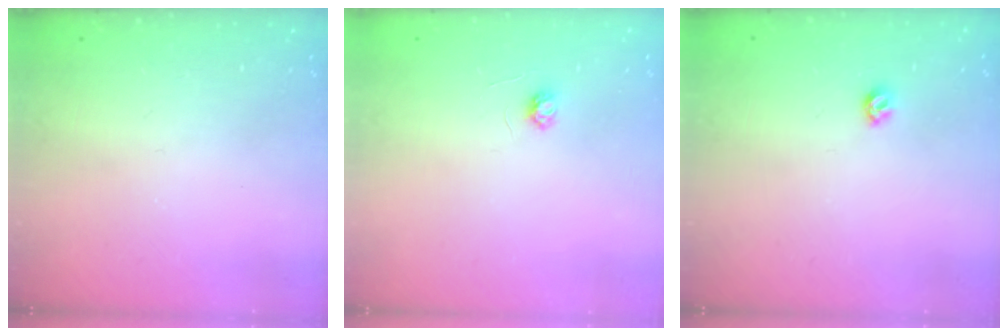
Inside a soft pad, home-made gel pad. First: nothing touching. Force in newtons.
{"total": 3.1, "press": 3.1, "slide": 0.3}
{"total": 5.3, "press": 5.3, "slide": 0.7}